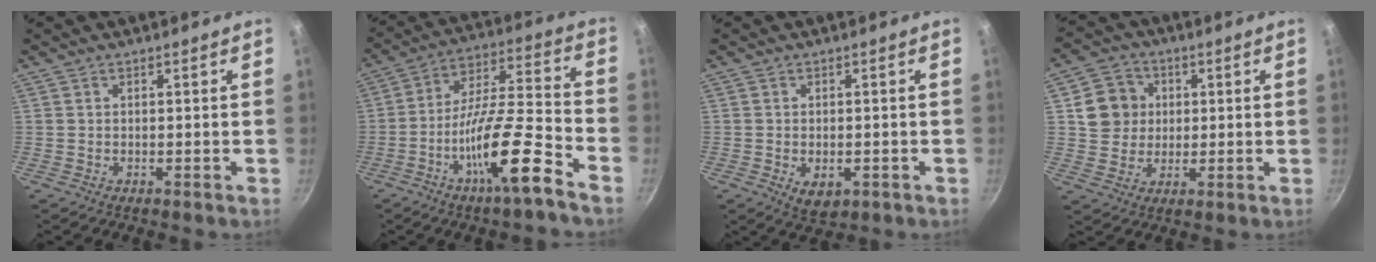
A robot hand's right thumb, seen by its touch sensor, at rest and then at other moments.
{"total": 17.1, "force": [-8.9, 3.3, 14.2], "torque": [-0.236, 0.057, -0.165]}
{"total": 4.8, "force": [-1.4, 3.0, 3.5], "torque": [-0.041, -0.004, -0.013]}
{"total": 8.6, "force": [2.0, 7.8, 3.0], "torque": [-0.021, 0.009, 0.030]}